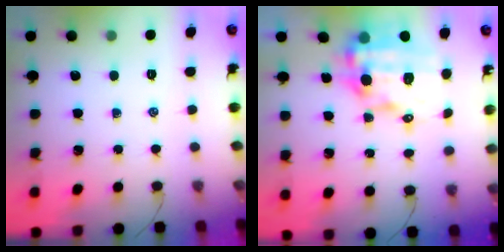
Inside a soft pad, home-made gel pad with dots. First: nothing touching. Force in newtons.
{"total": 14.8, "press": 14.4, "slide": 3.5}